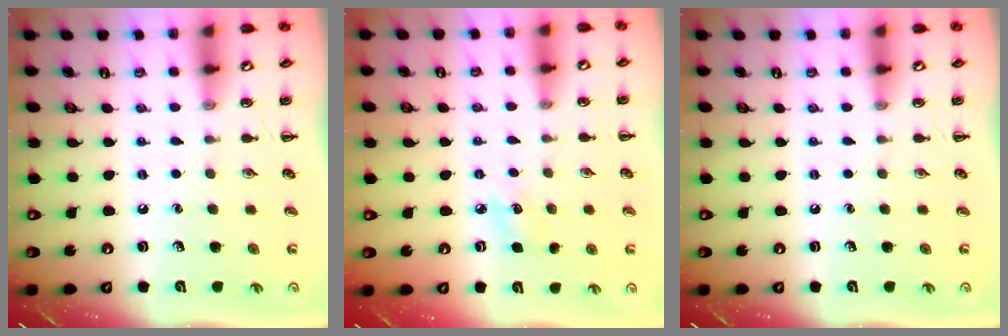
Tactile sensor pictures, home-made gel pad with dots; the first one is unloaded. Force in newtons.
{"total": 4.8, "press": 4.6, "slide": 1.3}
{"total": 0.0}